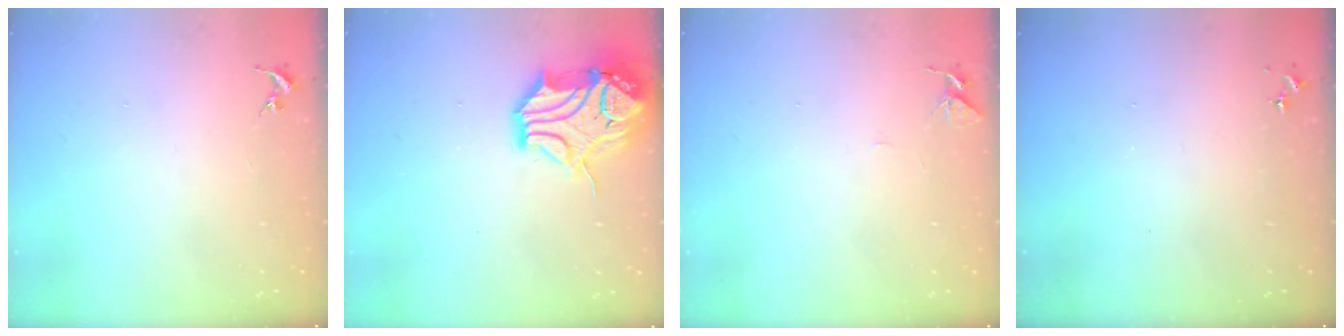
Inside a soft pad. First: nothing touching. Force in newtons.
{"total": 17.2, "press": 17.1, "slide": 2.0}
{"total": 5.2, "press": 5.1, "slide": 0.4}
{"total": 0.0}